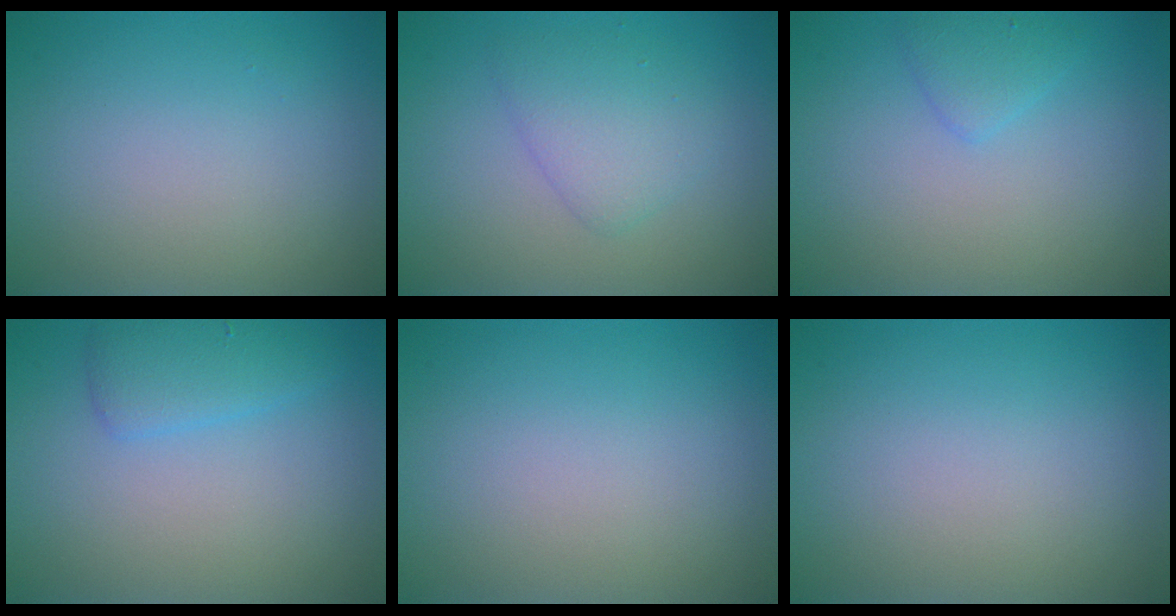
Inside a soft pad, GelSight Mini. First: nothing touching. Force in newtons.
{"total": 2.9, "press": 2.9, "slide": 0.0}
{"total": 1.5, "press": 1.5, "slide": 0.1}
{"total": 2.4, "press": 2.4, "slide": 0.3}
{"total": 0.0}
{"total": 0.0}